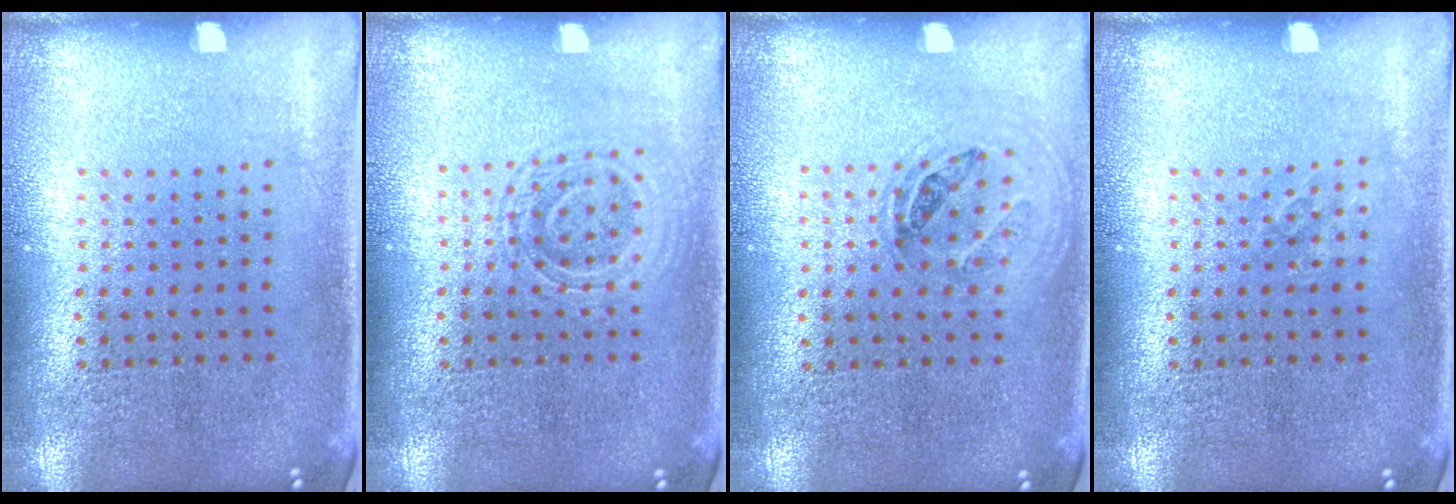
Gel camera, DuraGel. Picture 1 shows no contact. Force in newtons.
{"total": 2.3, "press": 2.2, "slide": 0.5}
{"total": 1.1, "press": 0.9, "slide": 0.6}
{"total": 0.8, "press": 0.8, "slide": 0.1}